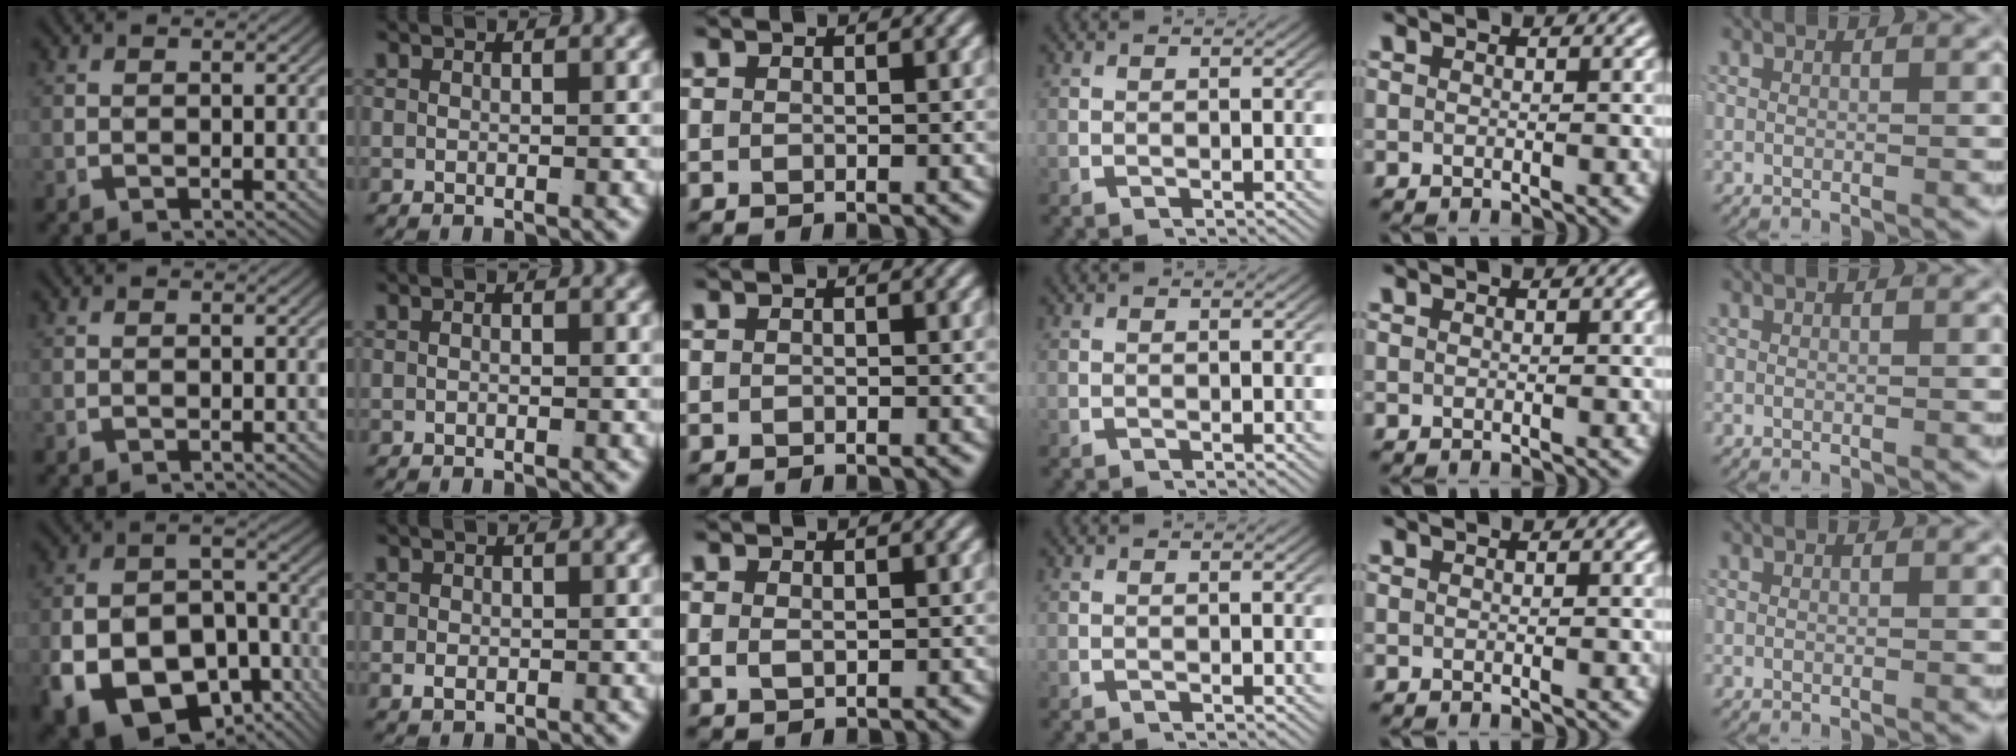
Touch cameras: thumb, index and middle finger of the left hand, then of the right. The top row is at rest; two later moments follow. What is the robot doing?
{"motion": "lift_and_place", "object": "shirt"}